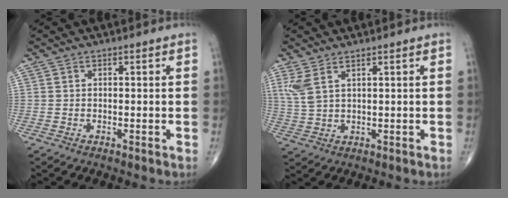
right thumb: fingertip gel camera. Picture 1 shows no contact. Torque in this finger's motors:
{"motor_torque": [0.07, 0.23, 0.48, 0.55, 0.09]}